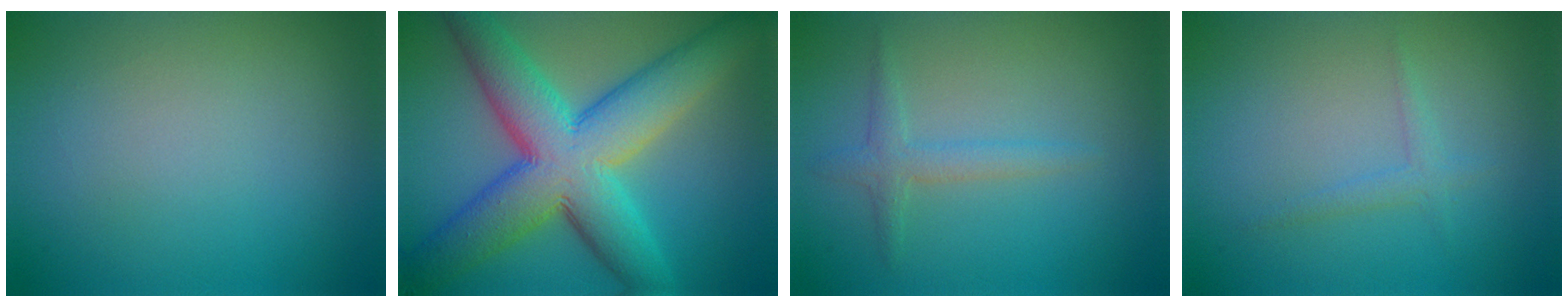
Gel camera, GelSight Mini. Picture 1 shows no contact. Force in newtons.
{"total": 12.0, "press": 12.0, "slide": 0.3}
{"total": 1.8, "press": 1.8, "slide": 0.0}
{"total": 1.2, "press": 1.2, "slide": 0.1}